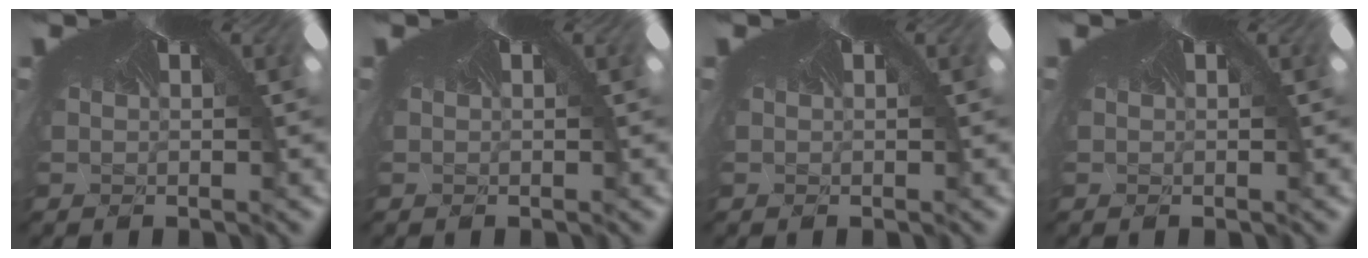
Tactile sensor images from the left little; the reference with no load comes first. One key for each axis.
{"total": 0.0}
{"total": 0.0}
{"total": 0.0}